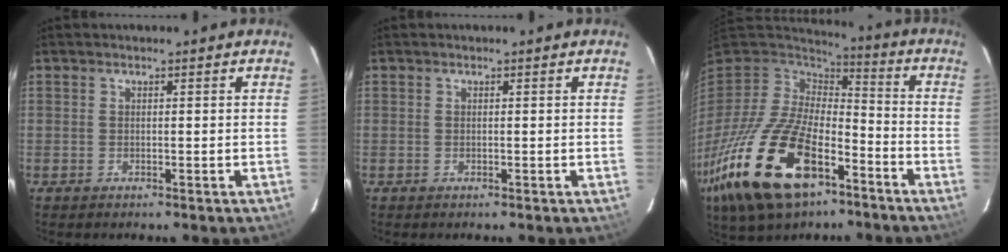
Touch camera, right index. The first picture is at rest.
{"total": 0.0}
{"total": 27.0, "force": [-14.1, 13.3, 18.8], "torque": [-0.404, -0.048, -0.245]}